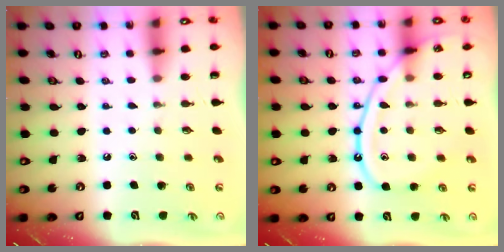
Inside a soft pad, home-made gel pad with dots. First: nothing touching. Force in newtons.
{"total": 13.5, "press": 13.4, "slide": 1.2}